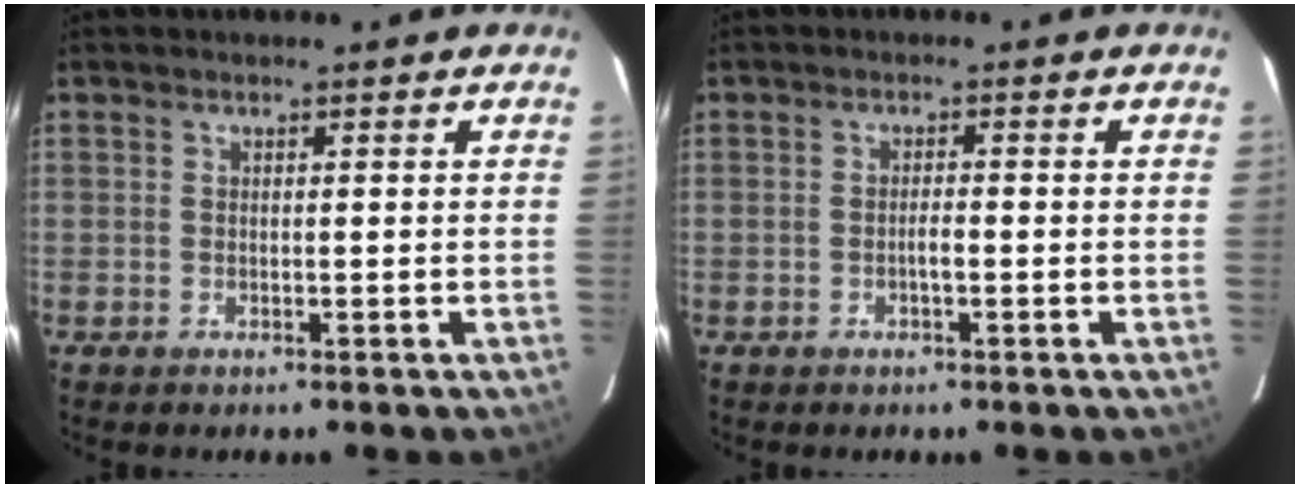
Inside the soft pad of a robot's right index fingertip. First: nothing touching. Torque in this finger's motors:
{"motor_torque": [0.21, -0.10, 0.20, 0.03]}